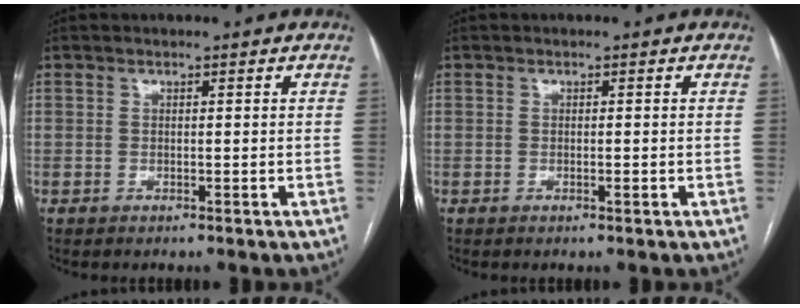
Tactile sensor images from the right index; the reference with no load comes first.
{"total": 0.8, "force": [-0.3, 0.0, 0.7], "torque": [-0.017, -0.001, -0.002]}